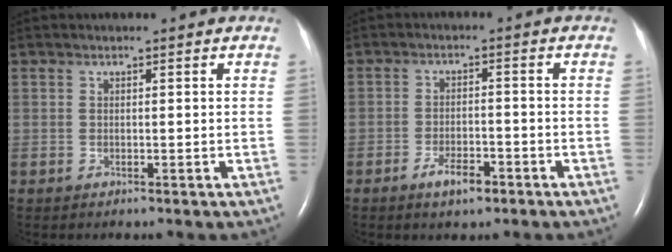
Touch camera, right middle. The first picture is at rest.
{"total": 4.1, "force": [-2.7, 1.3, 2.8], "torque": [-0.055, 0.000, -0.044]}